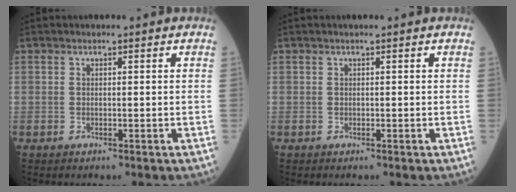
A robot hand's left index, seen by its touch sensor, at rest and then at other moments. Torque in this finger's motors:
{"motor_torque": [-0.01, 0.01, 0.00, 0.00]}